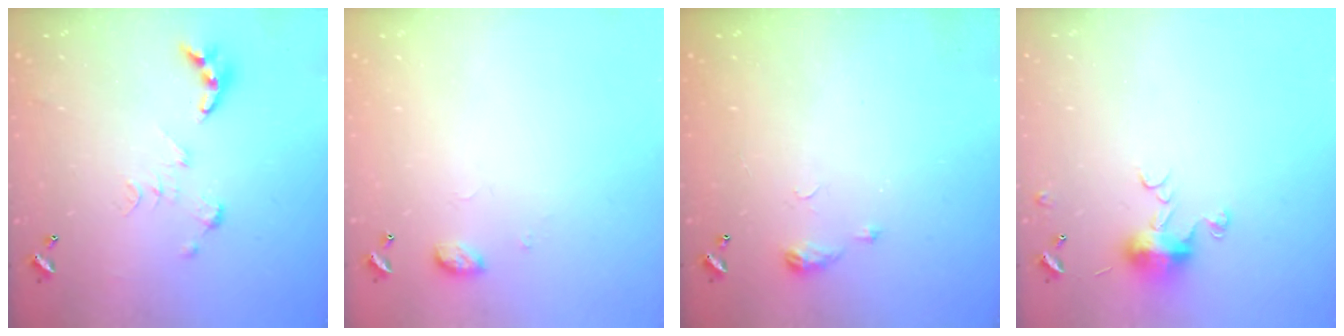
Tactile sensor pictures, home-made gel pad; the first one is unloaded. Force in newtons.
{"total": 5.3, "press": 5.2, "slide": 0.8}
{"total": 5.4, "press": 5.3, "slide": 0.8}
{"total": 7.4, "press": 7.4, "slide": 1.0}